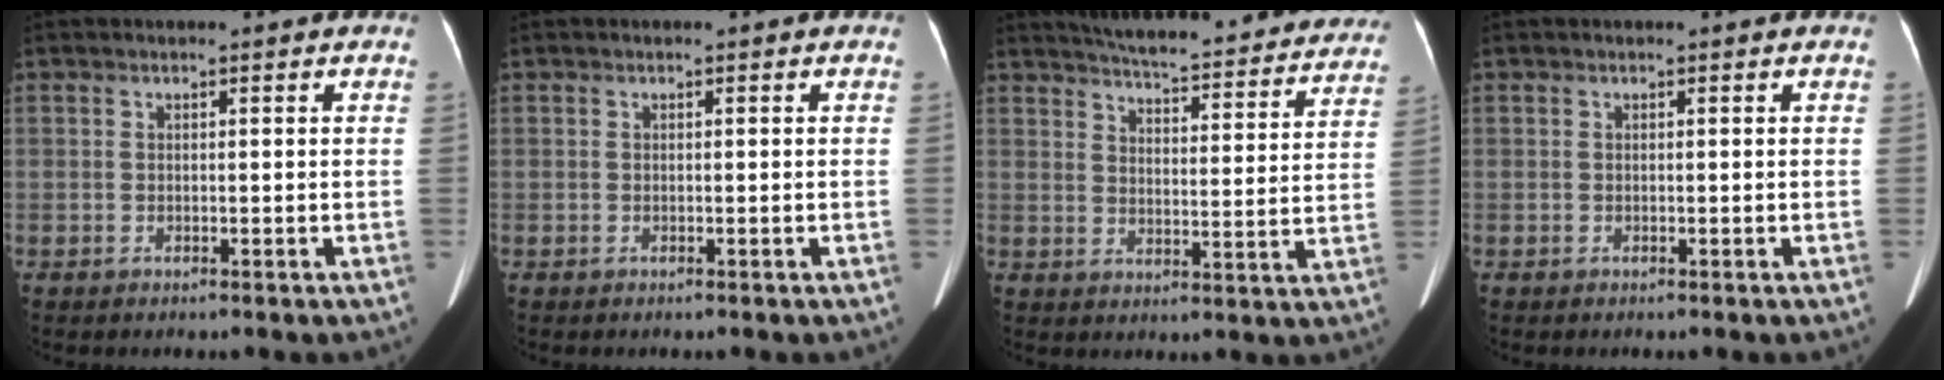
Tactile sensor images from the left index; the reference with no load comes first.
{"total": 0.0}
{"total": 27.0, "force": [24.8, 4.5, 9.7], "torque": [-0.139, -0.052, 0.296]}
{"total": 0.0}